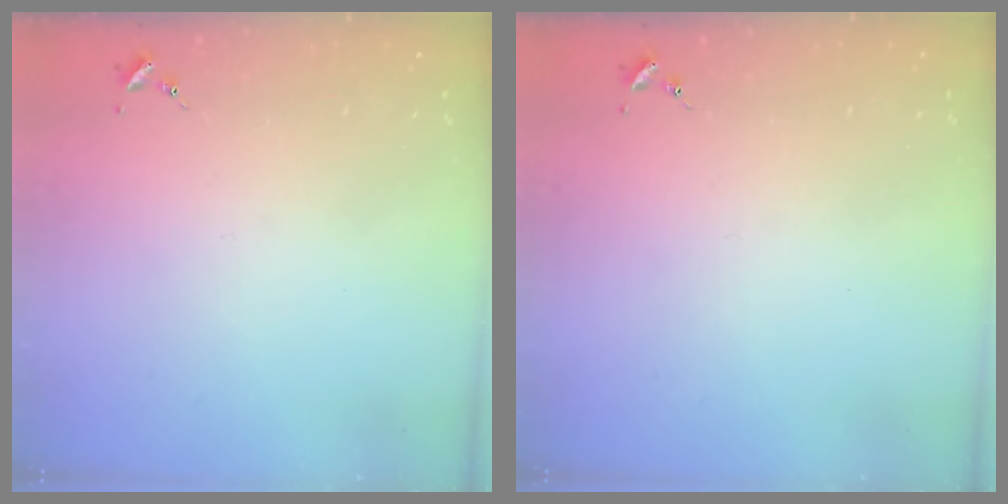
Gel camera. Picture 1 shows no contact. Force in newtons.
{"total": 0.0}